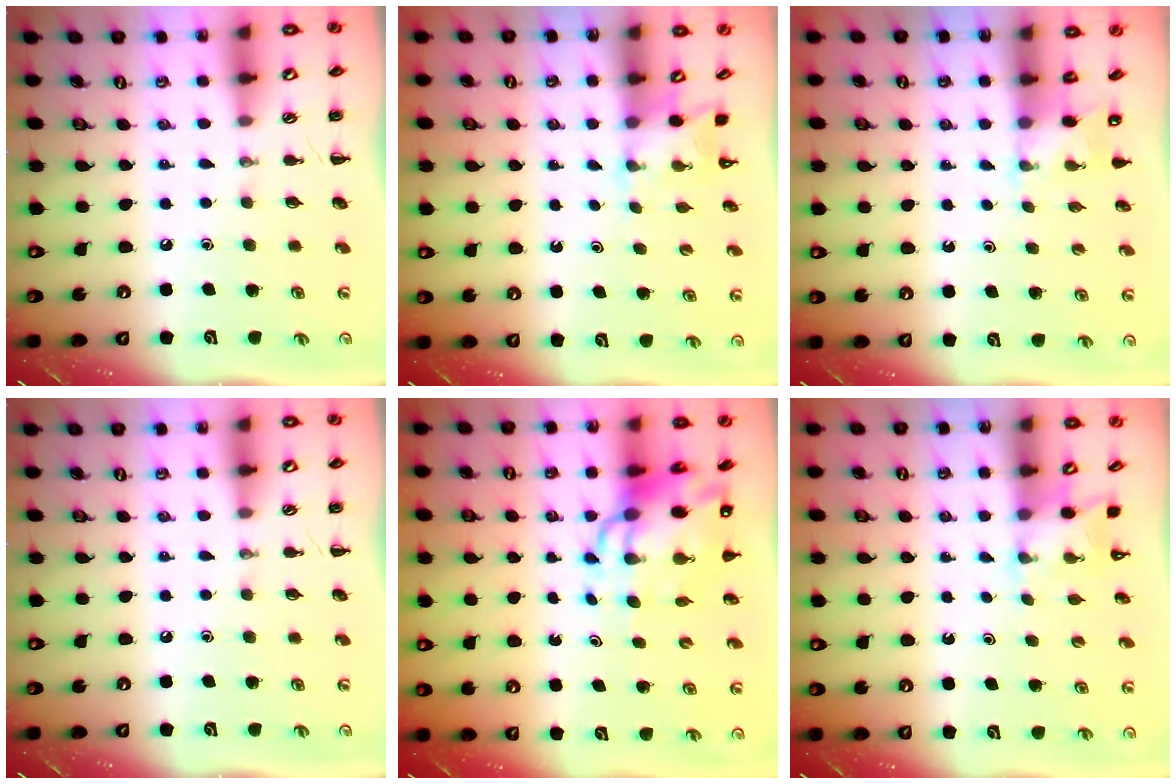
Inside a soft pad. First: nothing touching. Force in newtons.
{"total": 2.2, "press": 2.1, "slide": 0.7}
{"total": 2.2, "press": 2.1, "slide": 0.7}
{"total": 0.0}
{"total": 11.1, "press": 10.6, "slide": 3.2}
{"total": 2.2, "press": 2.1, "slide": 0.7}